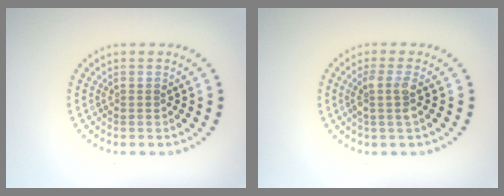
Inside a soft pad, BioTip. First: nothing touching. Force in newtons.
{"total": 2.1, "press": 1.6, "slide": 1.4}